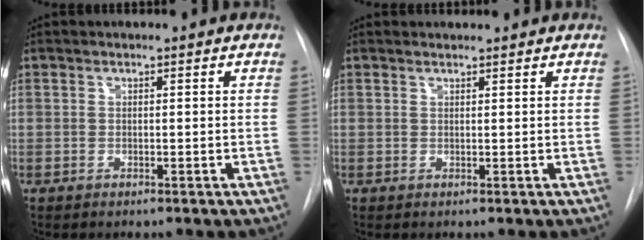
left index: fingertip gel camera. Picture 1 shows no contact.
{"total": 1.5, "force": [1.4, 0.1, 0.0], "torque": [-0.010, 0.012, 0.024]}